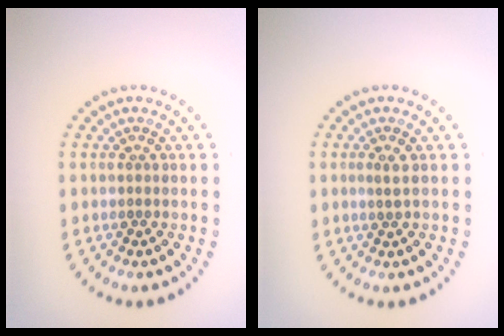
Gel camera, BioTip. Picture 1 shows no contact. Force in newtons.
{"total": 0.9, "press": 0.8, "slide": 0.5}